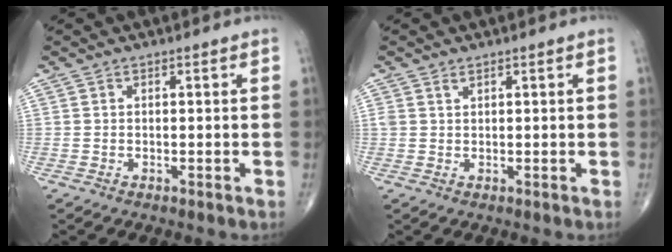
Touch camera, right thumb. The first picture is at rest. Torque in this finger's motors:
{"motor_torque": [-0.22, 0.12, 0.21, 0.19, 0.01]}